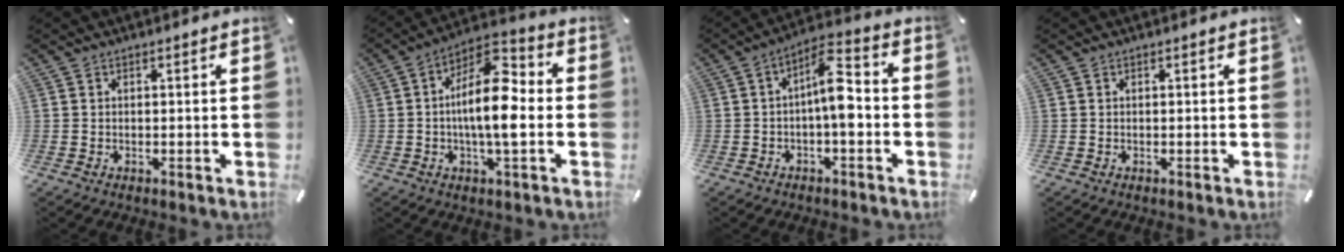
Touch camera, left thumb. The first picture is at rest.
{"total": 13.8, "force": [-1.0, 5.1, 12.7], "torque": [-0.227, 0.001, -0.022]}
{"total": 9.9, "force": [-0.8, 4.0, 9.0], "torque": [-0.155, 0.011, -0.015]}
{"total": 0.0}